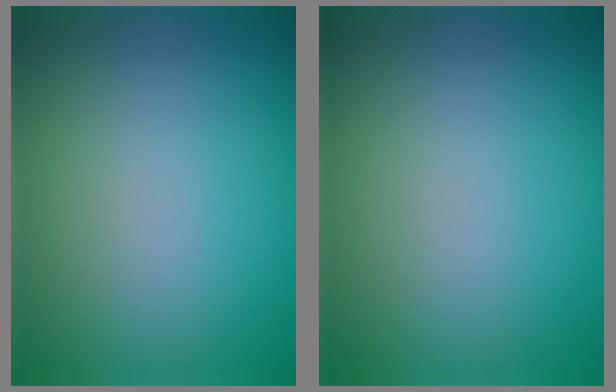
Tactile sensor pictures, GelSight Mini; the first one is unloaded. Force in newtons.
{"total": 0.0}